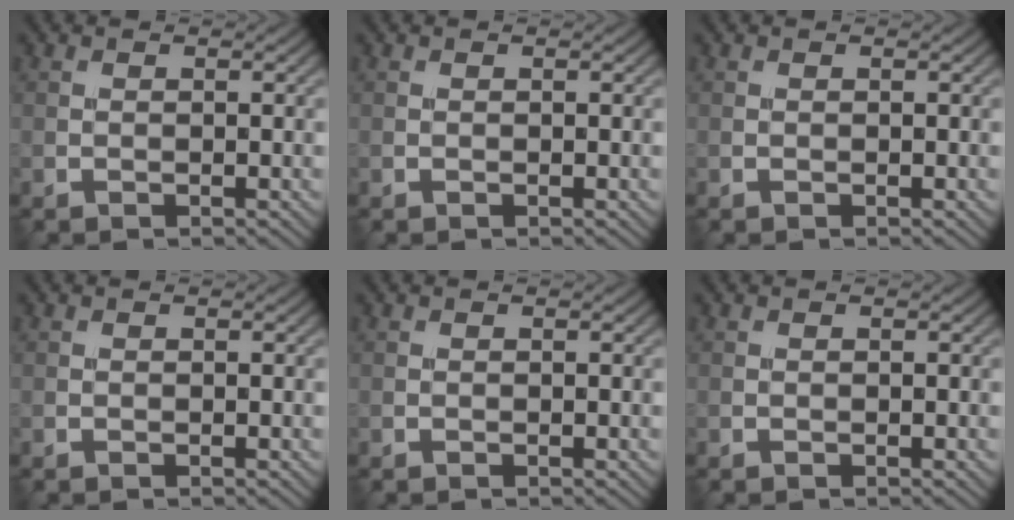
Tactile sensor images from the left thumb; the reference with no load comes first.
{"total": 0.0}
{"total": 0.0}
{"total": 0.0}
{"total": 0.0}
{"total": 0.0}